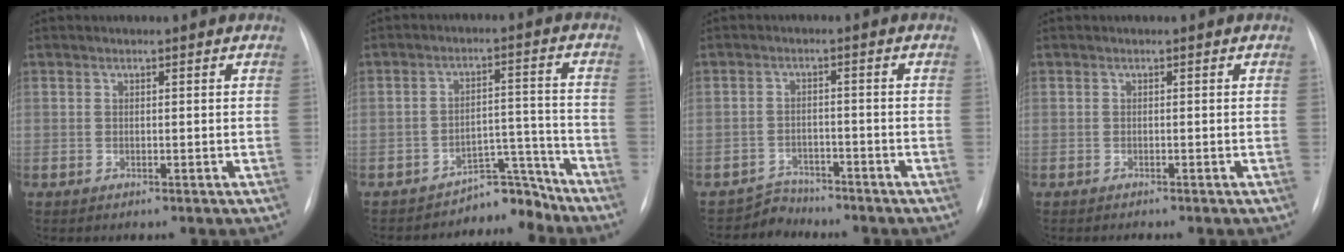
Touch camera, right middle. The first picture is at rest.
{"total": 5.9, "force": [-5.7, 1.6, -0.4], "torque": [0.019, 0.055, -0.083]}
{"total": 3.5, "force": [-3.1, 0.8, -1.4], "torque": [0.029, -0.002, -0.052]}
{"total": 0.8, "force": [-0.8, 0.0, 0.4], "torque": [-0.008, -0.003, -0.008]}